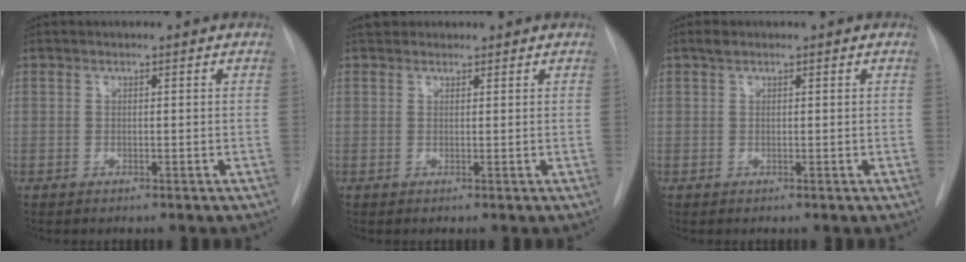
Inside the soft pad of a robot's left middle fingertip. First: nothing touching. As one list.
[{"total": 2.3, "force": [2.0, 1.1, 0.2], "torque": [0.001, 0.021, 0.029]}, {"total": 0.9, "force": [0.6, 0.4, 0.4], "torque": [-0.008, 0.011, 0.010]}]